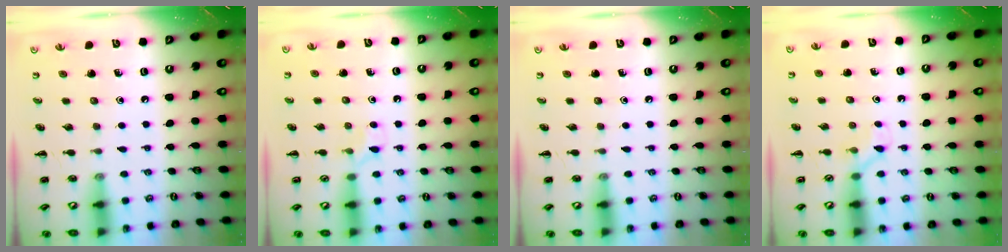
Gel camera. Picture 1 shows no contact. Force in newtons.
{"total": 4.5, "press": 4.2, "slide": 1.5}
{"total": 0.0}
{"total": 2.6, "press": 2.5, "slide": 0.9}